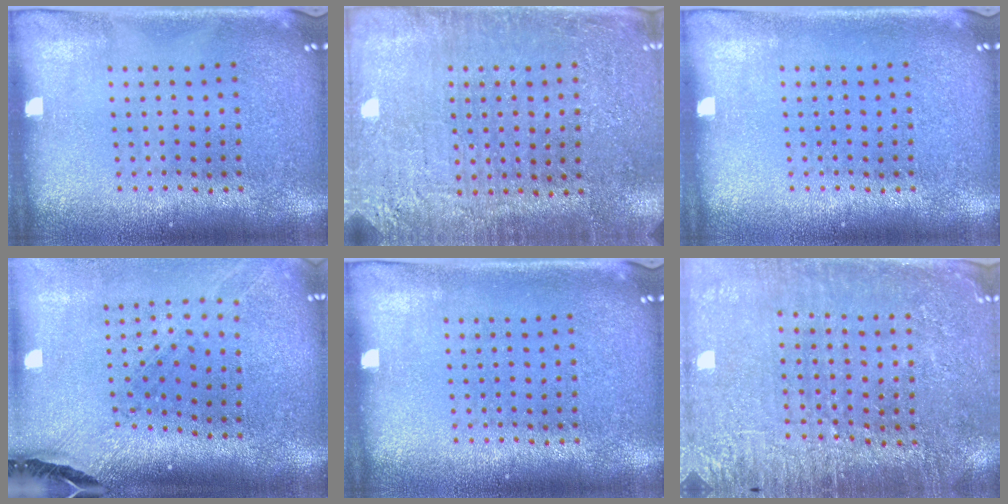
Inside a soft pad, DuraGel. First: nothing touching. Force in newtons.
{"total": 3.0, "press": 3.0, "slide": 0.3}
{"total": 0.0}
{"total": 1.8, "press": 1.6, "slide": 0.9}
{"total": 0.0}
{"total": 2.9, "press": 2.8, "slide": 0.9}